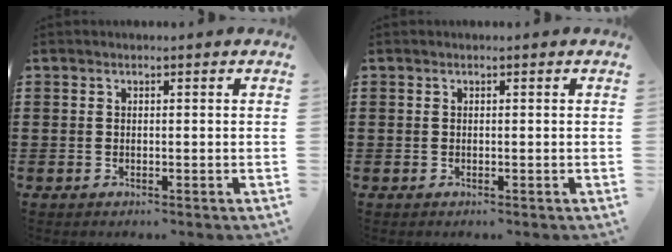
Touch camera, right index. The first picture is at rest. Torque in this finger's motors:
{"motor_torque": [2.14, 0.00, 0.00, 0.00]}